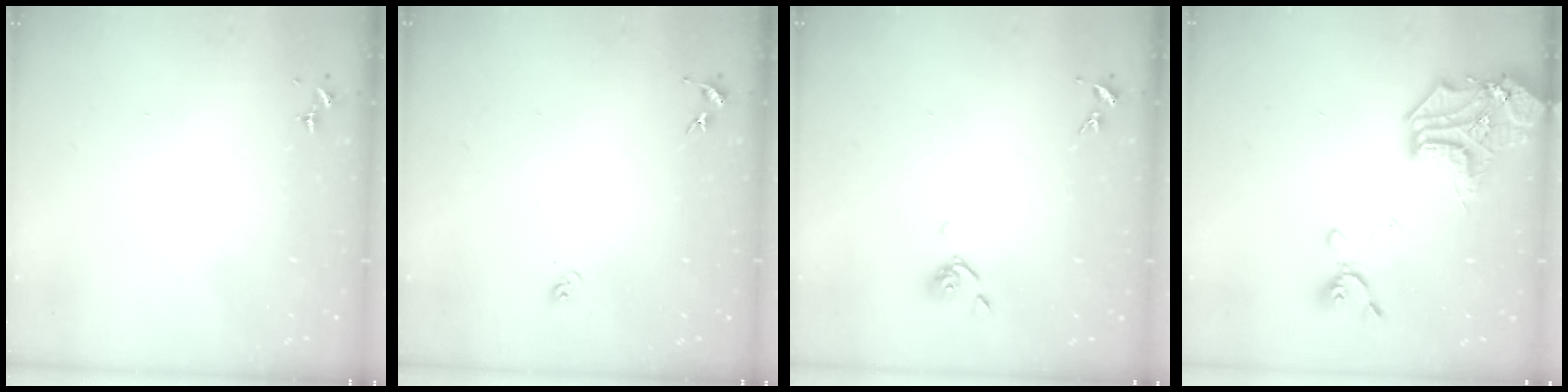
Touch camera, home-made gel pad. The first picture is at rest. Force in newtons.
{"total": 3.3, "press": 3.2, "slide": 0.8}
{"total": 6.0, "press": 5.9, "slide": 0.8}
{"total": 17.6, "press": 17.6, "slide": 1.5}